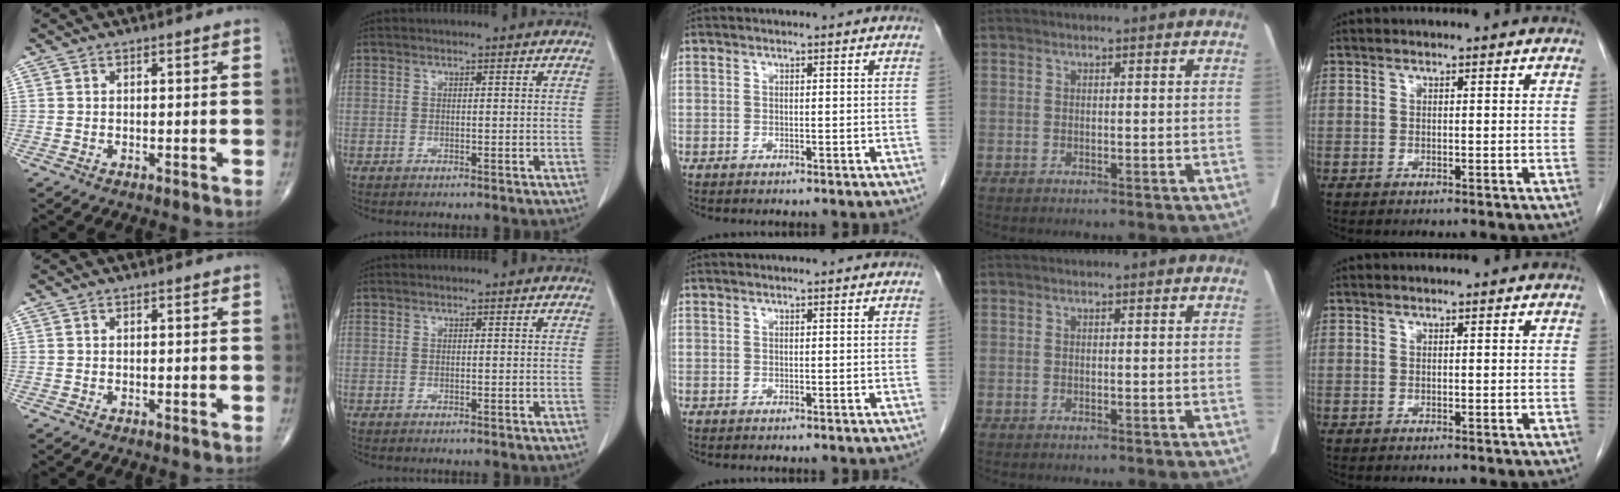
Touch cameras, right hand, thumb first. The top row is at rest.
{}